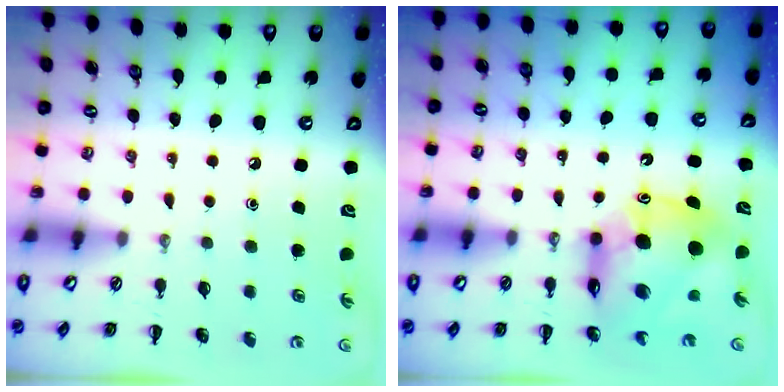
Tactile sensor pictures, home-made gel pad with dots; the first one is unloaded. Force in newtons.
{"total": 11.7, "press": 11.1, "slide": 3.5}